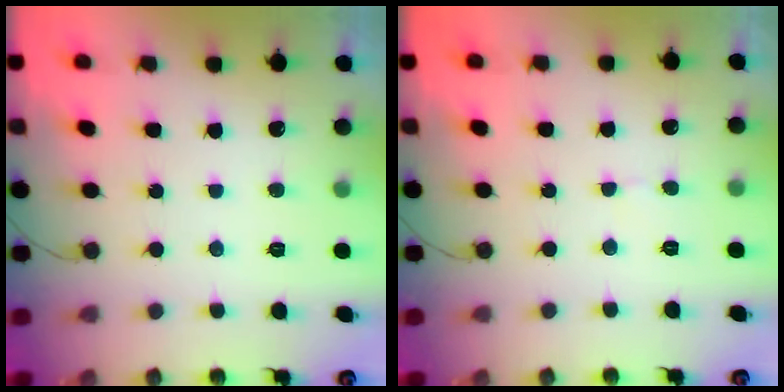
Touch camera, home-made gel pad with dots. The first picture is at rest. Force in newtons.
{"total": 3.1, "press": 3.1, "slide": 0.3}